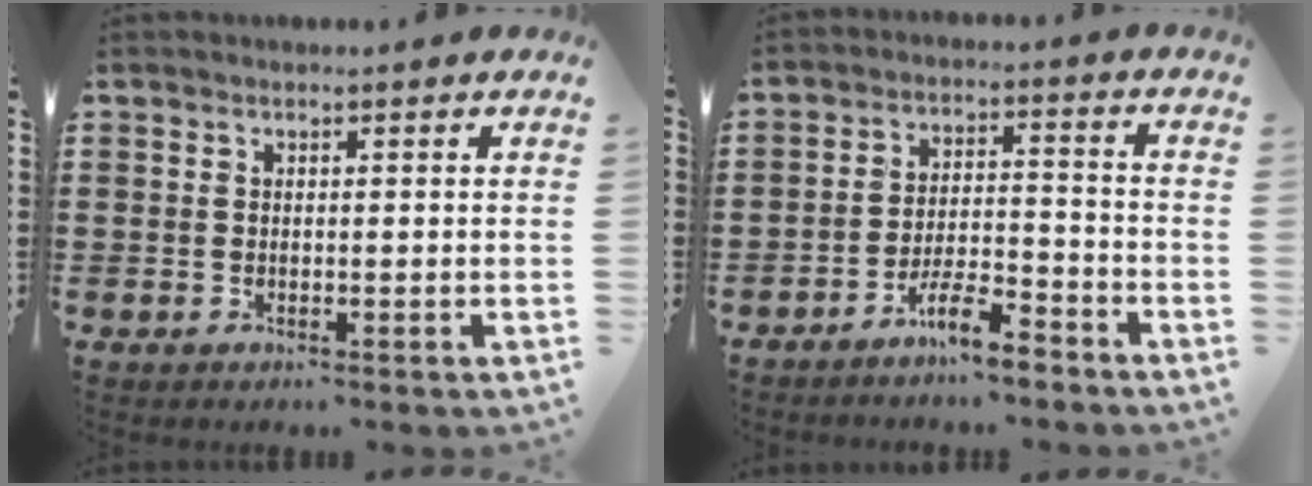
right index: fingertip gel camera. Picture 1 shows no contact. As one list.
[{"total": 6.2, "force": [-5.3, 0.8, 3.2], "torque": [-0.060, 0.006, -0.100]}]